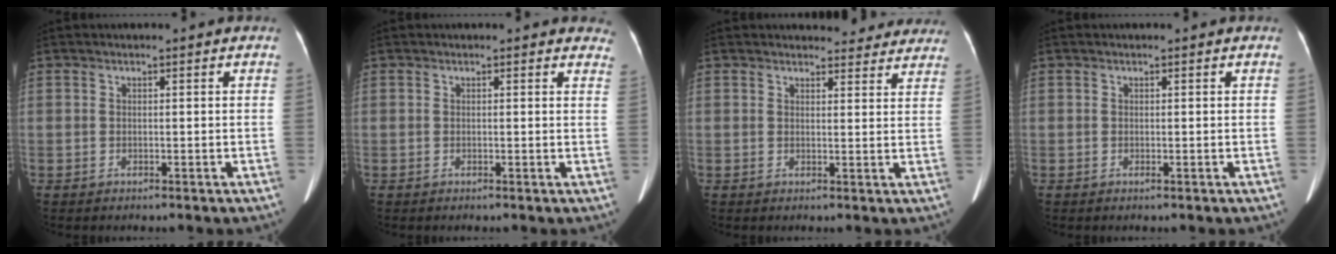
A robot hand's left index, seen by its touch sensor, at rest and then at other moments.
{"total": 4.1, "force": [3.7, 1.4, 0.8], "torque": [0.013, -0.009, 0.012]}
{"total": 9.1, "force": [8.6, 2.5, 1.6], "torque": [0.010, -0.004, 0.081]}
{"total": 0.0}